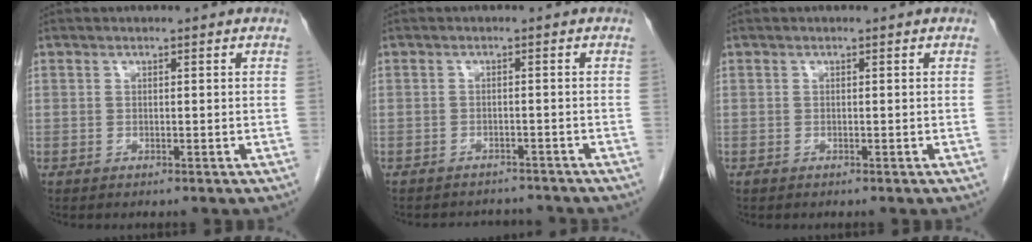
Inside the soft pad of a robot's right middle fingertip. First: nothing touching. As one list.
[{"total": 5.9, "force": [-5.6, 1.7, 0.5], "torque": [-0.009, 0.004, -0.069]}, {"total": 0.0}]